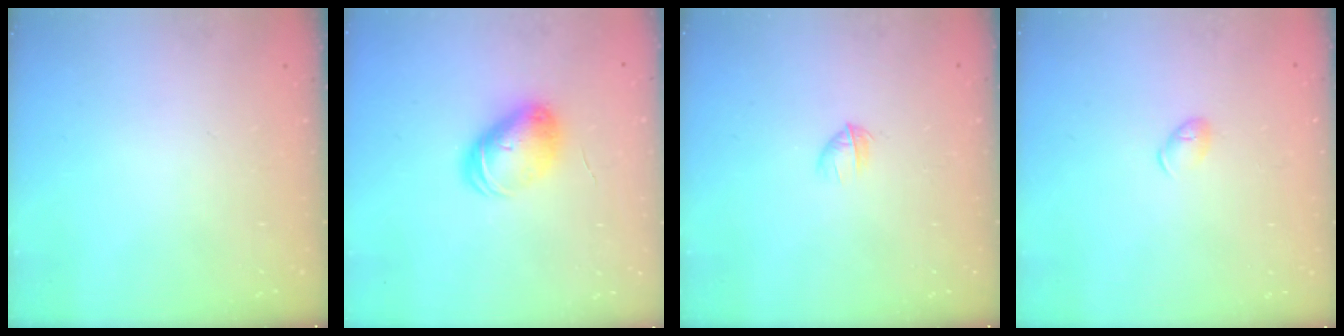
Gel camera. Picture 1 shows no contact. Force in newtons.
{"total": 8.4, "press": 8.3, "slide": 0.7}
{"total": 2.8, "press": 2.6, "slide": 0.9}
{"total": 5.8, "press": 5.8, "slide": 0.8}